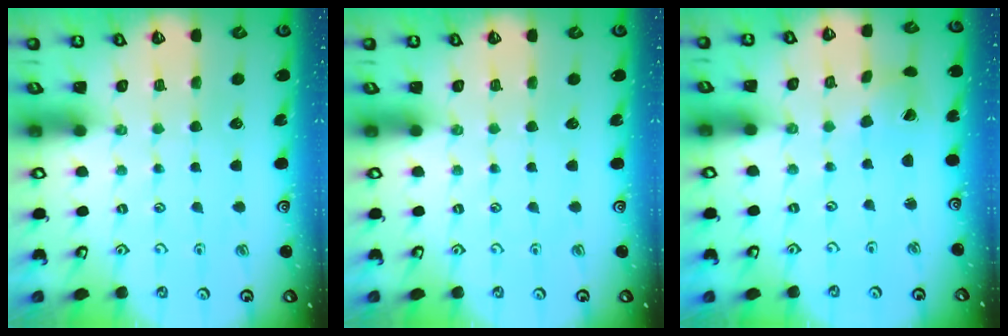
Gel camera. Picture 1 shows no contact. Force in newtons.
{"total": 0.0}
{"total": 1.5, "press": 1.5, "slide": 0.2}